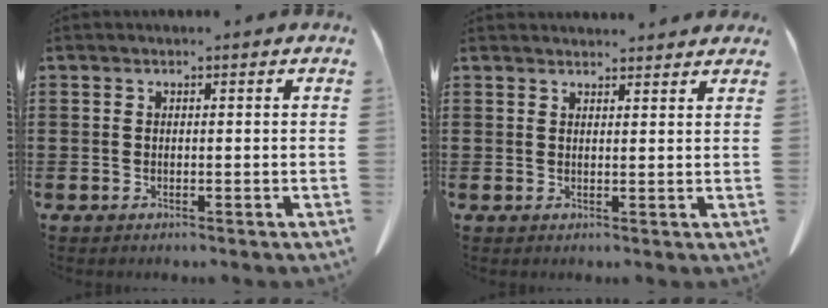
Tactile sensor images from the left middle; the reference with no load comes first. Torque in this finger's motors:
{"motor_torque": [0.47, -0.48, 0.18, 0.06]}